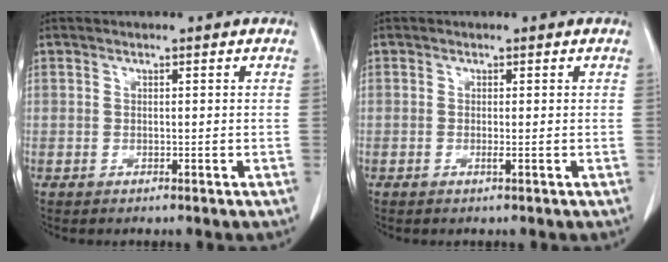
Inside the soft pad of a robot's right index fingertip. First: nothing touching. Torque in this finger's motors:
{"motor_torque": [0.30, 0.03, 0.16, 0.04]}